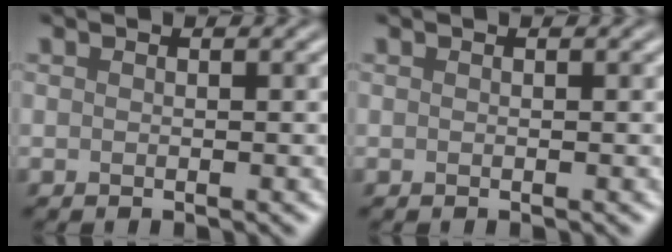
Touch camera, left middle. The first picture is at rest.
{"total": 0.0}